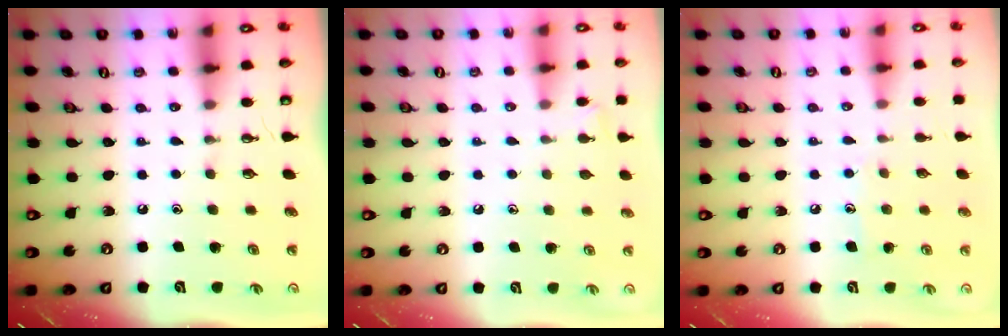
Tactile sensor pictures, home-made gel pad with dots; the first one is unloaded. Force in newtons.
{"total": 3.5, "press": 3.5, "slide": 0.5}
{"total": 6.4, "press": 6.4, "slide": 0.6}